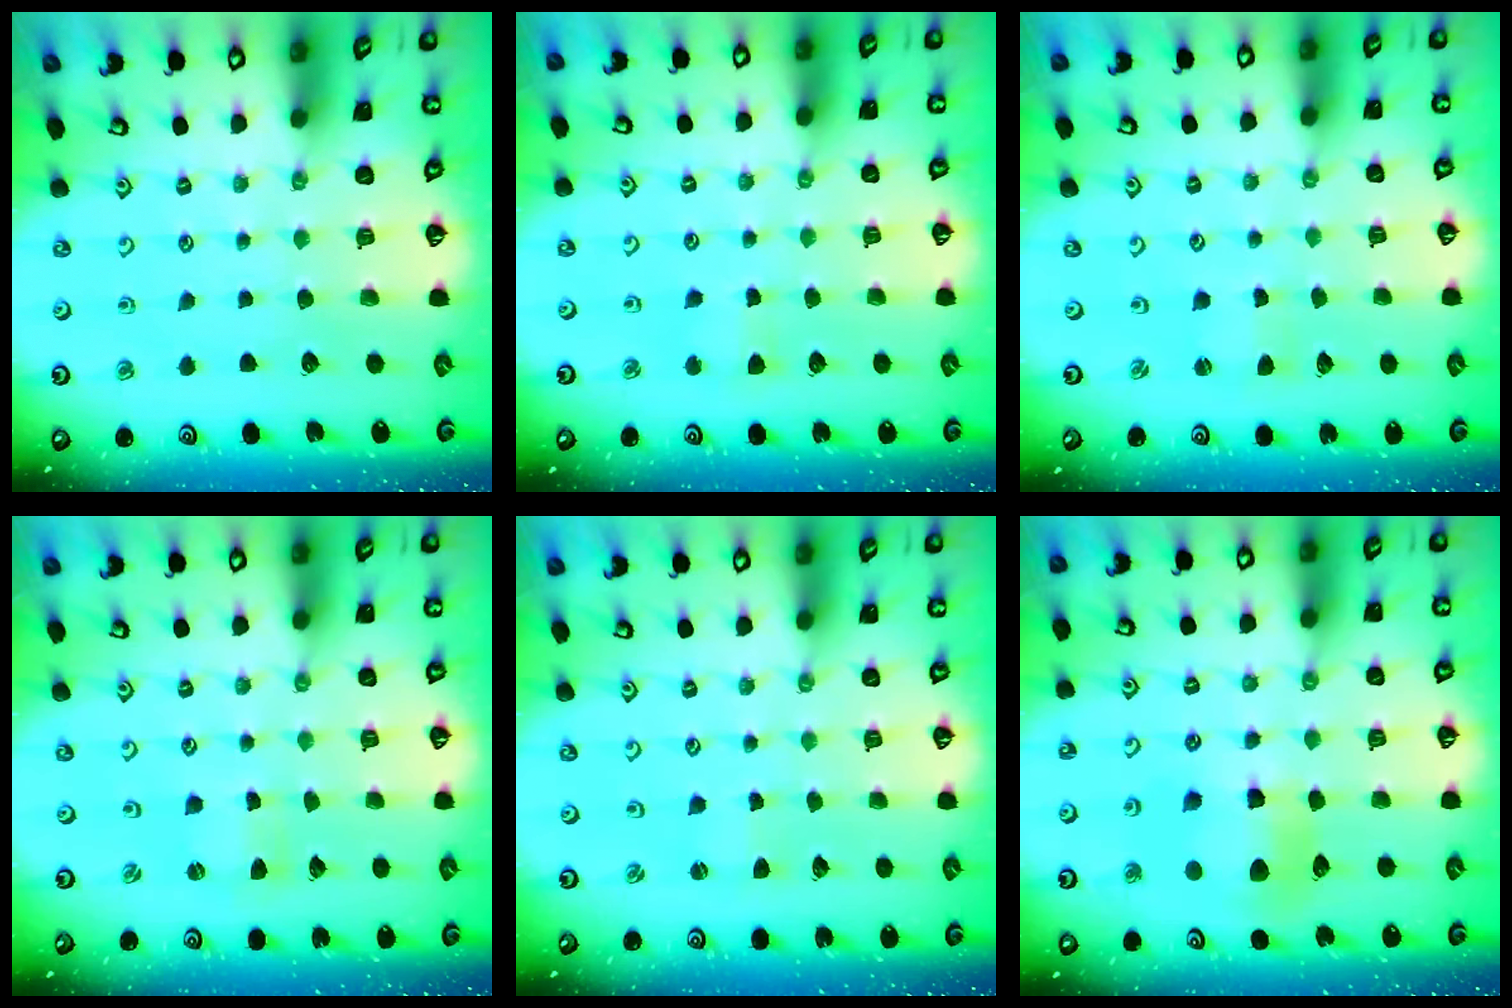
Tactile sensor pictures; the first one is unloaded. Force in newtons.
{"total": 2.8, "press": 2.8, "slide": 0.5}
{"total": 0.7, "press": 0.7, "slide": 0.2}
{"total": 0.0}
{"total": 1.6, "press": 1.6, "slide": 0.4}
{"total": 9.7, "press": 9.6, "slide": 1.3}